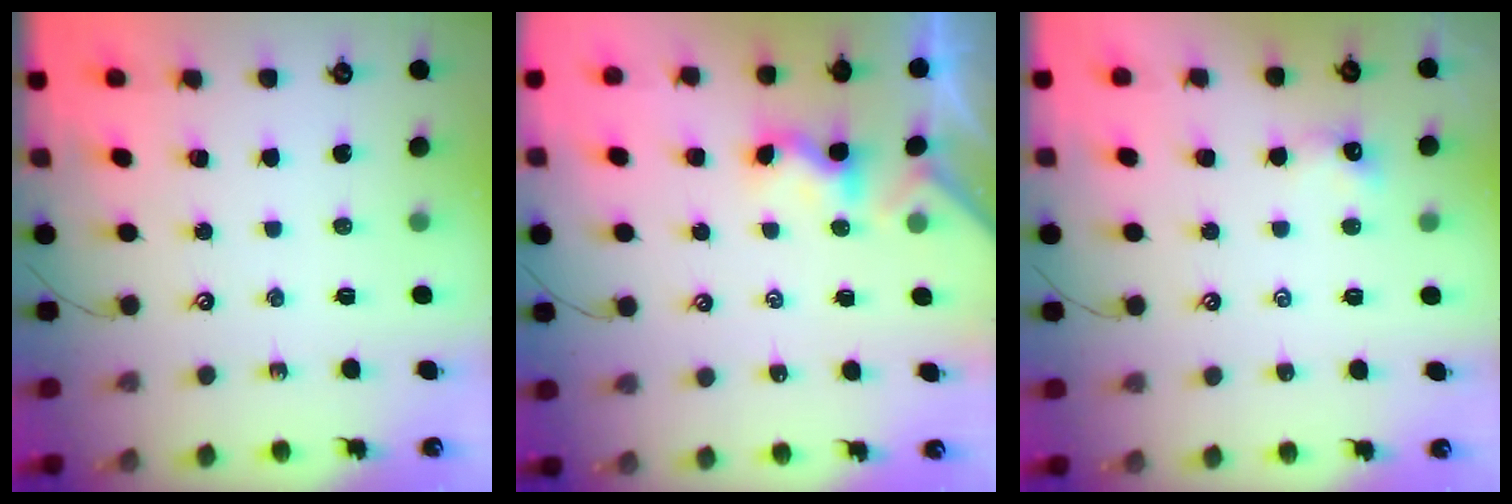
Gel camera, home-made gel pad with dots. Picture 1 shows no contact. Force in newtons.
{"total": 1.2, "press": 1.1, "slide": 0.5}
{"total": 0.6, "press": 0.4, "slide": 0.4}